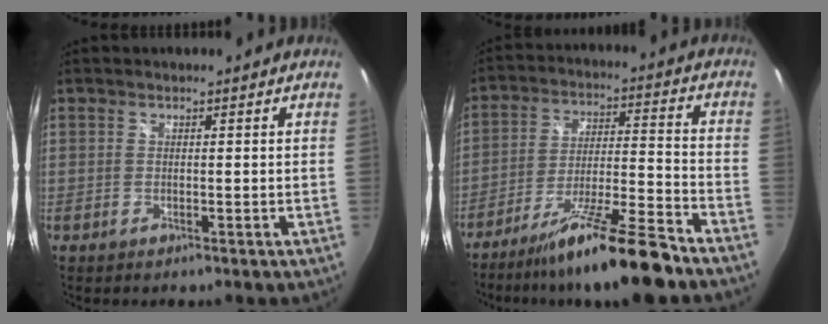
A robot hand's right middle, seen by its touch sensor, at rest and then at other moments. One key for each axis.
{"total": 15.9, "fx": -12.9, "fy": 0.1, "fz": 9.3, "tx": -0.176, "ty": -0.011, "tz": -0.213}